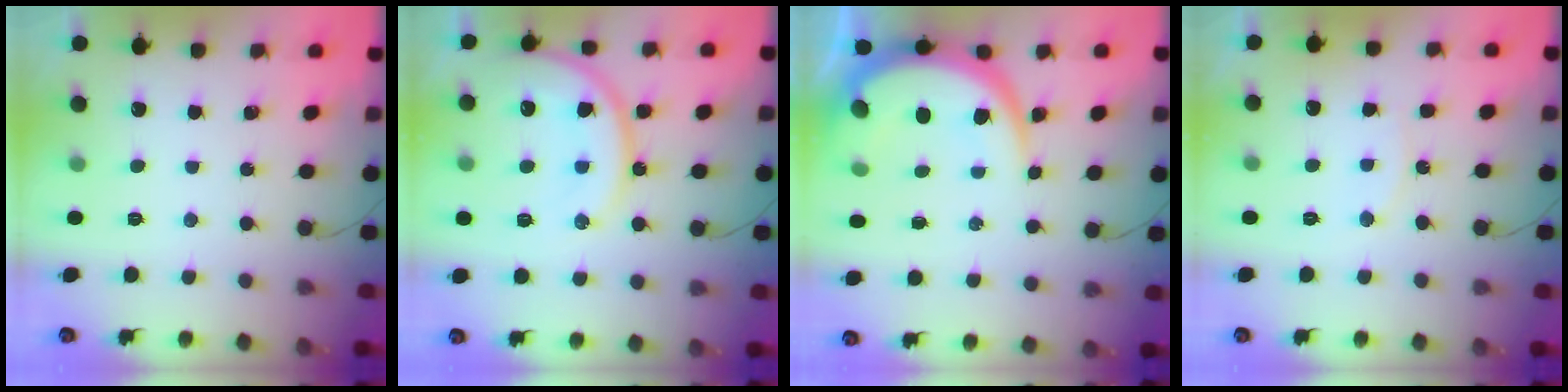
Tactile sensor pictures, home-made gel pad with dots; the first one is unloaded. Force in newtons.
{"total": 17.2, "press": 17.2, "slide": 1.6}
{"total": 11.5, "press": 11.4, "slide": 1.1}
{"total": 5.9, "press": 5.9, "slide": 0.6}